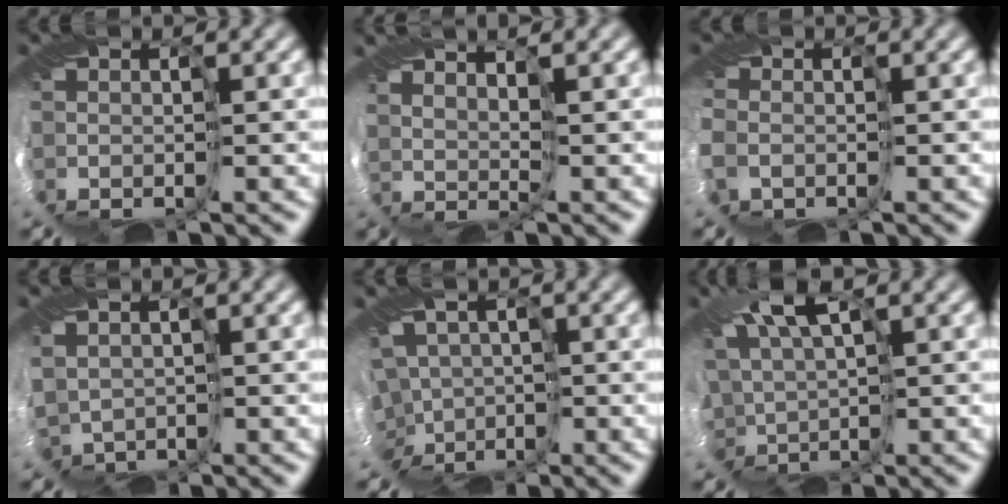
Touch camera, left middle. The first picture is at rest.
{"total": 2.9, "force": [2.6, -1.1, -0.6], "torque": [0.007, 0.006, 0.039]}
{"total": 4.0, "force": [-0.3, 3.6, 1.6], "torque": [-0.061, 0.001, -0.006]}
{"total": 1.9, "force": [1.0, 1.5, 0.5], "torque": [-0.021, 0.003, 0.021]}
{"total": 6.8, "force": [-0.8, 6.0, 3.2], "torque": [-0.045, 0.003, -0.028]}
{"total": 4.8, "force": [2.6, 2.5, 3.2], "torque": [-0.095, 0.006, 0.050]}